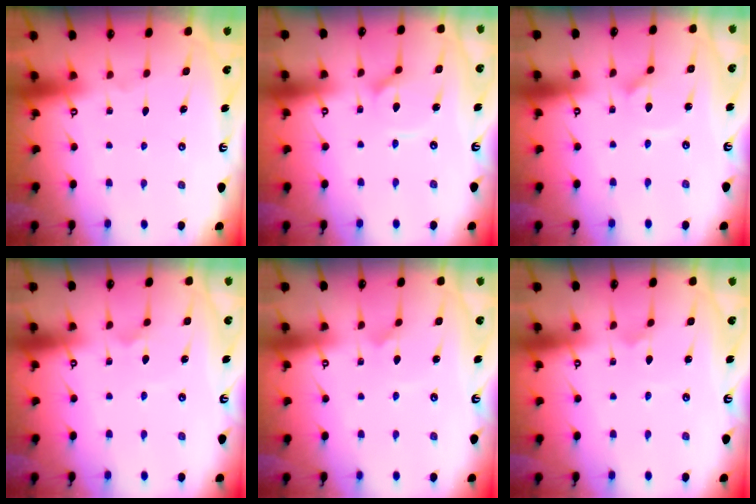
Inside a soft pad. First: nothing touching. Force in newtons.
{"total": 4.9, "press": 4.9, "slide": 0.5}
{"total": 3.0, "press": 3.0, "slide": 0.2}
{"total": 2.4, "press": 2.4, "slide": 0.2}
{"total": 2.9, "press": 2.8, "slide": 0.3}
{"total": 0.8, "press": 0.8, "slide": 0.0}